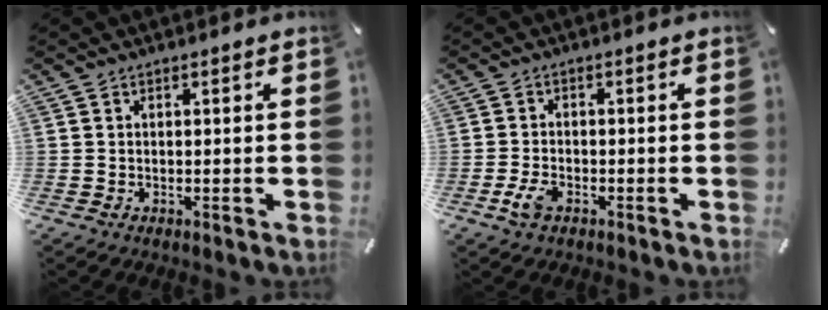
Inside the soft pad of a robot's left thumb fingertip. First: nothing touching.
{"total": 3.8, "force": [-1.8, 2.2, 2.5], "torque": [-0.061, 0.000, -0.035]}